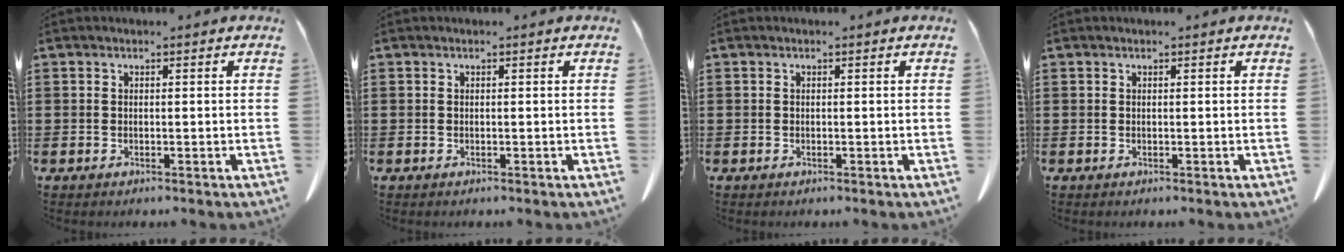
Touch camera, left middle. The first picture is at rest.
{"total": 0.0}
{"total": 0.0}
{"total": 0.0}